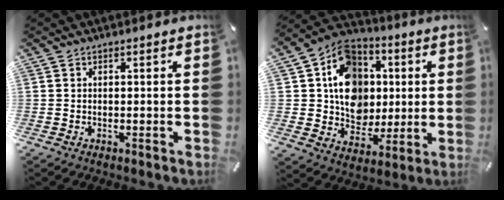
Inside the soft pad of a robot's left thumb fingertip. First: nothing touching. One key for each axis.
{"total": 15.0, "fx": 1.7, "fy": 13.4, "fz": 6.4, "tx": -0.099, "ty": -0.002, "tz": 0.043}